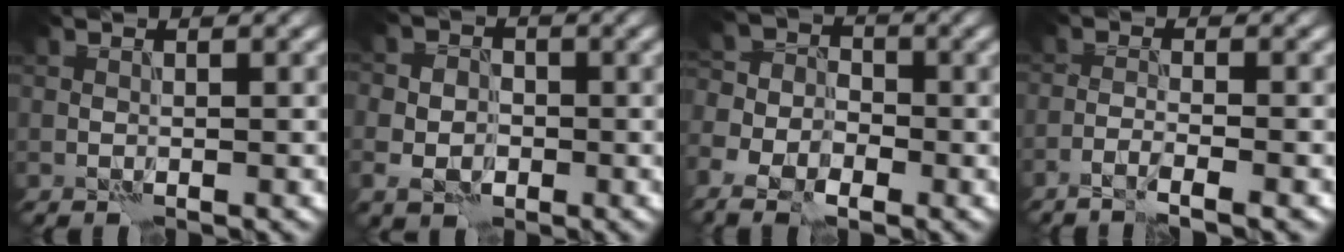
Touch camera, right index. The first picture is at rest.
{"total": 3.8, "force": [-0.8, 3.2, 1.9], "torque": [-0.016, -0.006, -0.022]}
{"total": 7.7, "force": [-4.8, 4.9, 3.5], "torque": [-0.040, -0.019, -0.077]}
{"total": 2.5, "force": [-1.9, 0.0, 1.6], "torque": [-0.029, 0.003, -0.042]}